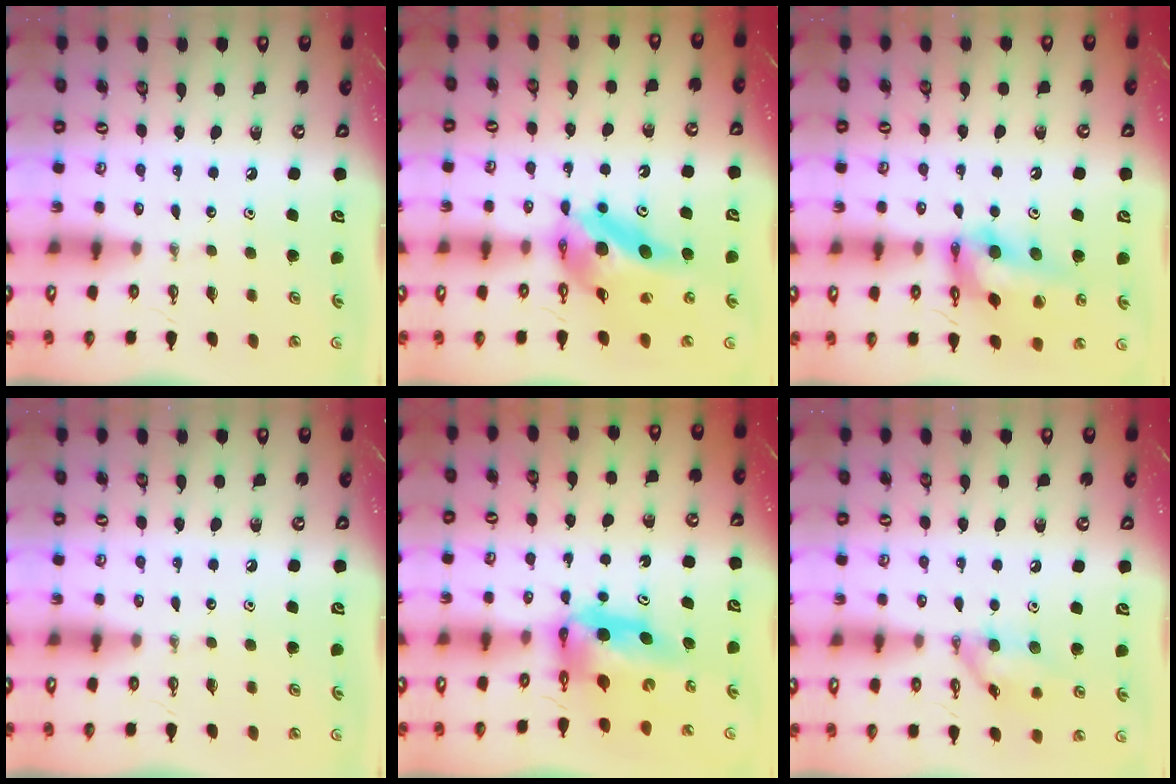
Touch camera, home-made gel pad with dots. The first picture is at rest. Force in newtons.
{"total": 16.0, "press": 15.9, "slide": 1.7}
{"total": 16.8, "press": 16.7, "slide": 1.9}
{"total": 0.0}
{"total": 8.3, "press": 8.2, "slide": 0.9}
{"total": 11.6, "press": 11.6, "slide": 0.4}